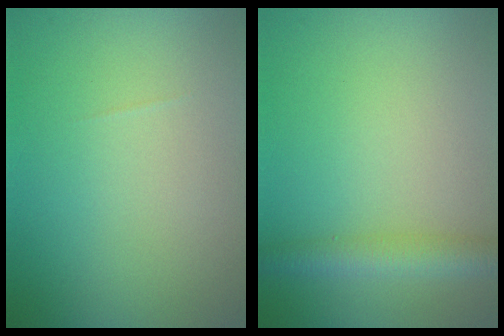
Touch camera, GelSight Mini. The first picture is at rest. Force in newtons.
{"total": 3.2, "press": 3.2, "slide": 0.1}